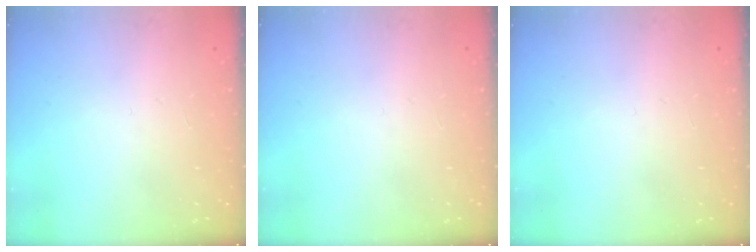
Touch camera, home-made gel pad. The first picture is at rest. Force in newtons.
{"total": 0.0}
{"total": 0.0}